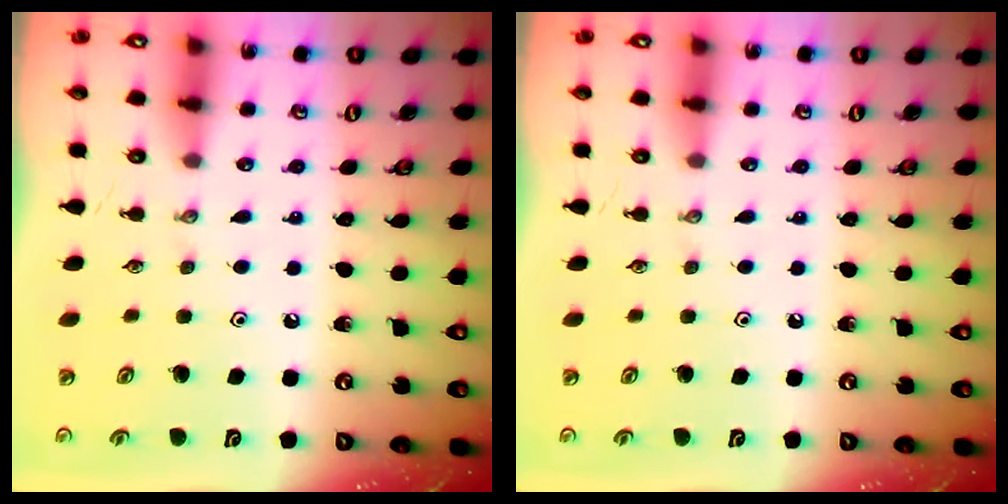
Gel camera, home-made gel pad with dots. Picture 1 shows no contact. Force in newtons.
{"total": 0.0}